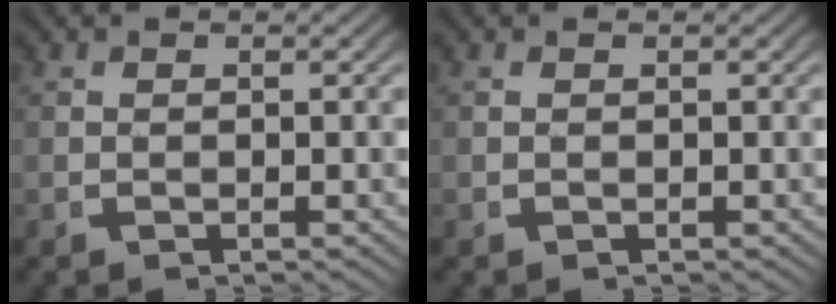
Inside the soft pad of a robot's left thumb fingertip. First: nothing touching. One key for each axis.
{"total": 0.0}